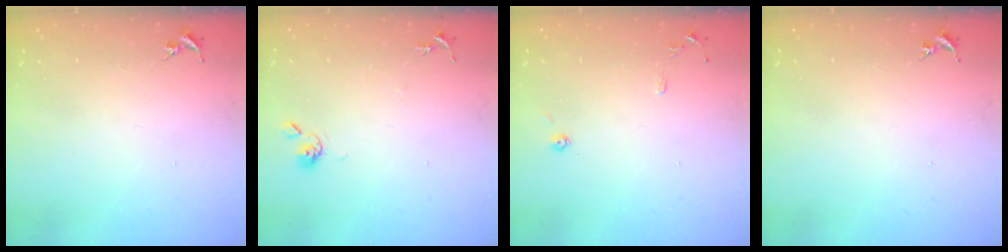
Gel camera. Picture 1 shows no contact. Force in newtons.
{"total": 4.8, "press": 4.7, "slide": 0.6}
{"total": 6.0, "press": 5.9, "slide": 0.8}
{"total": 0.0}